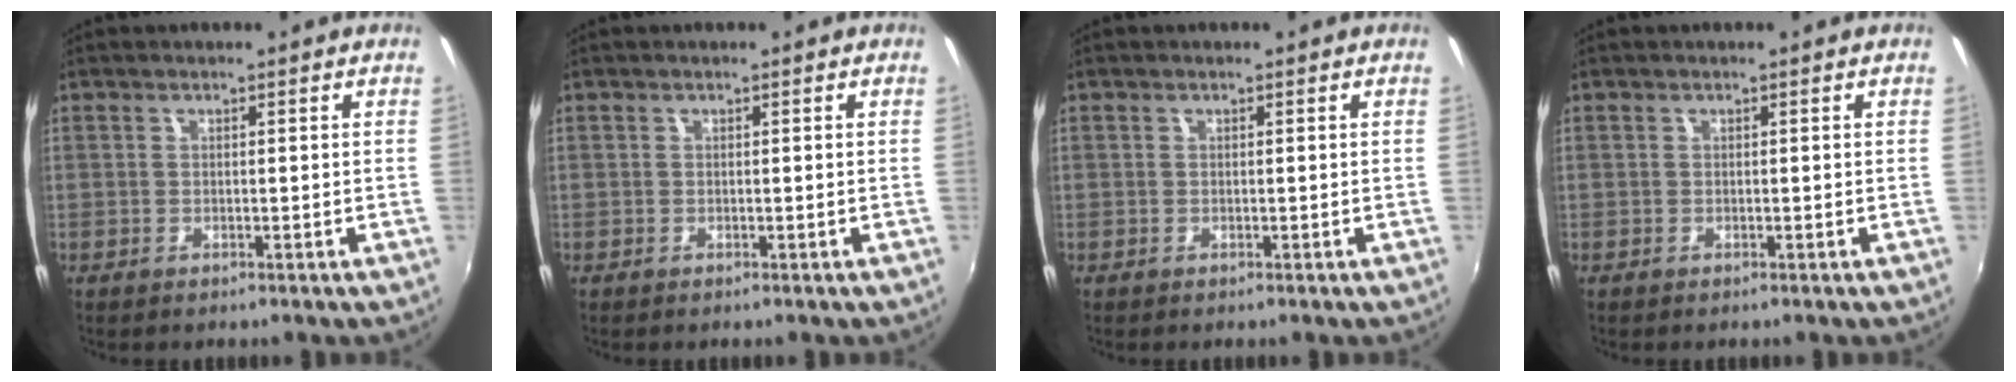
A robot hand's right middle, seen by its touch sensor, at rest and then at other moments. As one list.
[{"total": 0.0}, {"total": 0.0}, {"total": 0.0}]